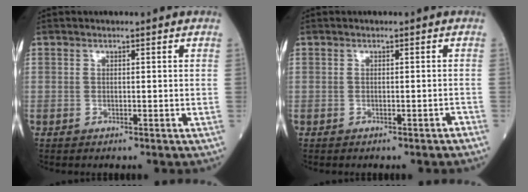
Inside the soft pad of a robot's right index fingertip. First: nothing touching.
{"total": 0.6, "force": [-0.4, 0.1, 0.4], "torque": [-0.006, 0.002, -0.005]}